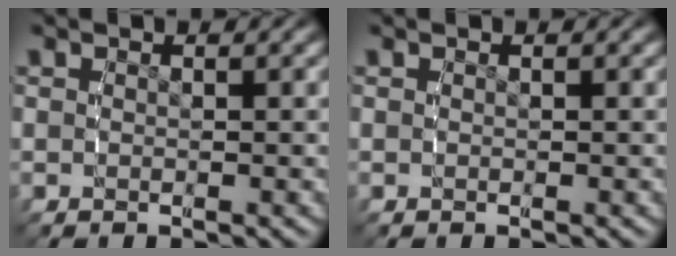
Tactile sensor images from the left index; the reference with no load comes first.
{"total": 0.0}